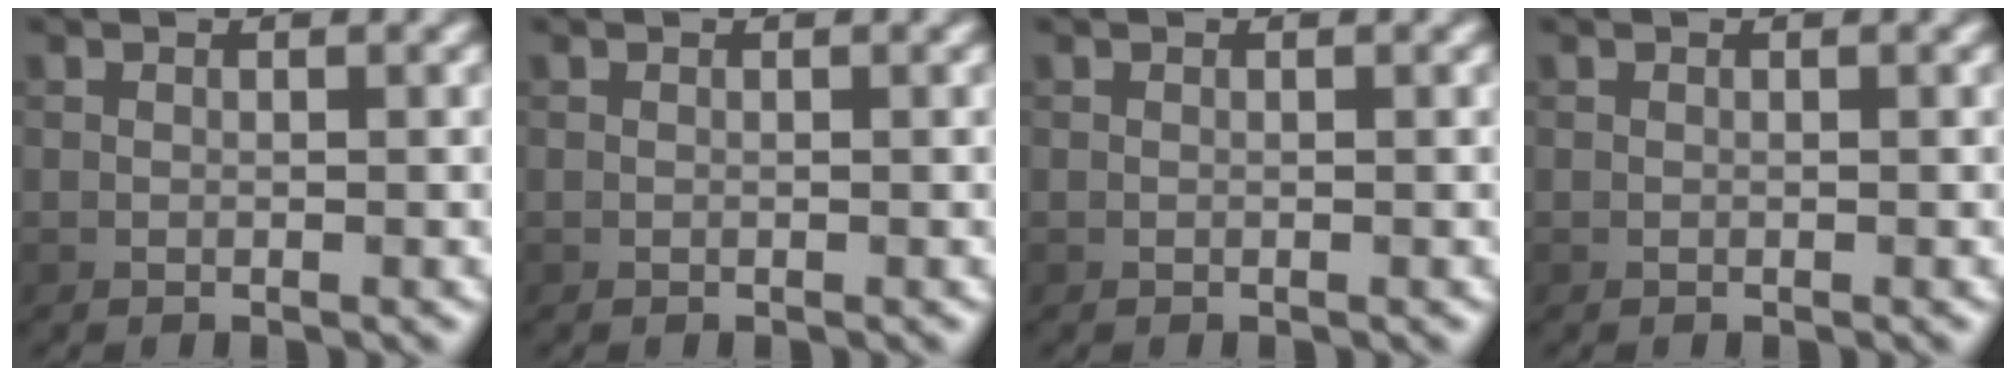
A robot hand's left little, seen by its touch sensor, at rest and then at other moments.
{"total": 0.0}
{"total": 0.0}
{"total": 0.0}